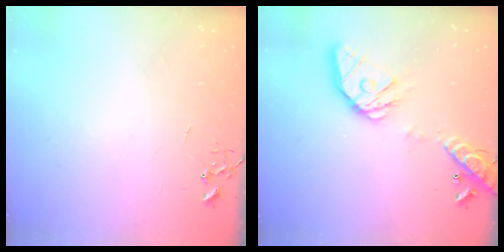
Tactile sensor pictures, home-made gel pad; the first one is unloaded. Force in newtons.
{"total": 16.7, "press": 16.5, "slide": 2.5}